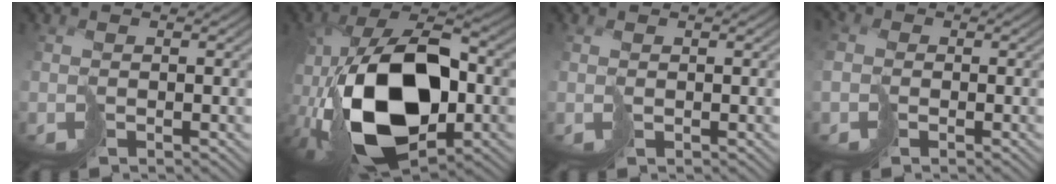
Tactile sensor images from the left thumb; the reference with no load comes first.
{"total": 17.7, "force": [-3.0, 8.8, 15.0], "torque": [-0.280, 0.002, -0.053]}
{"total": 0.6, "force": [0.6, 0.0, 0.2], "torque": [-0.005, 0.000, 0.013]}
{"total": 5.2, "force": [-0.8, 4.2, 2.9], "torque": [-0.092, 0.007, -0.030]}